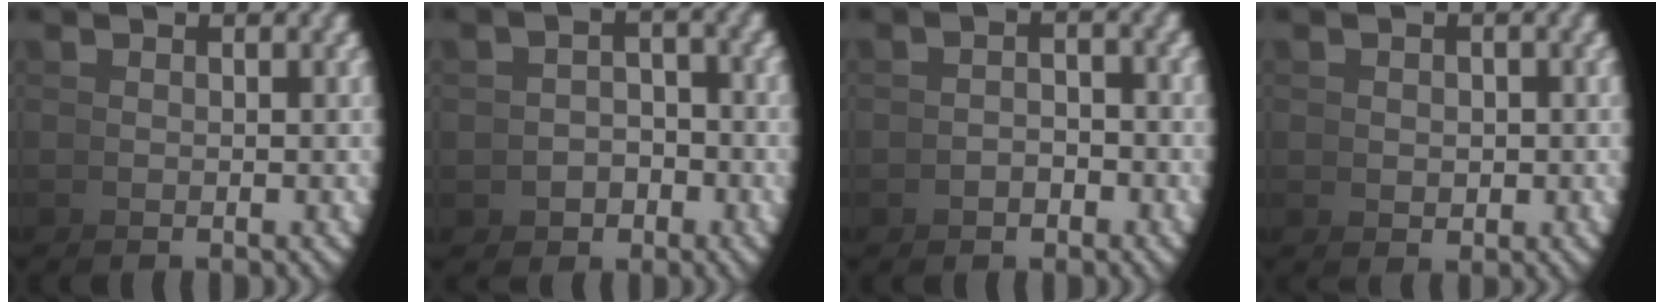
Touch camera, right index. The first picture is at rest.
{"total": 3.5, "force": [-1.9, 2.8, 0.9], "torque": [0.001, -0.009, -0.031]}
{"total": 1.3, "force": [-1.3, 0.2, 0.1], "torque": [0.019, 0.003, -0.027]}
{"total": 0.7, "force": [0.4, 0.4, 0.4], "torque": [-0.001, 0.000, 0.015]}